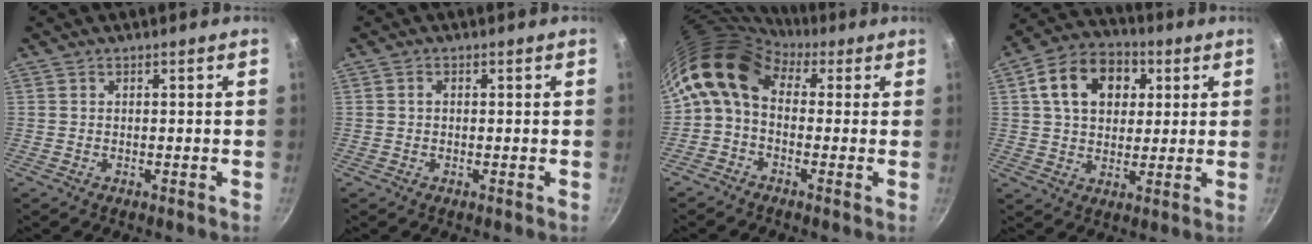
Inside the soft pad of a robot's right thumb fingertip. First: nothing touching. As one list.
[{"total": 1.1, "force": [0.1, 0.9, 0.7], "torque": [-0.010, 0.006, 0.000]}, {"total": 10.0, "force": [2.2, 7.0, 6.8], "torque": [-0.114, 0.024, 0.013]}, {"total": 14.3, "force": [4.2, 10.4, 8.9], "torque": [-0.126, 0.013, 0.057]}]